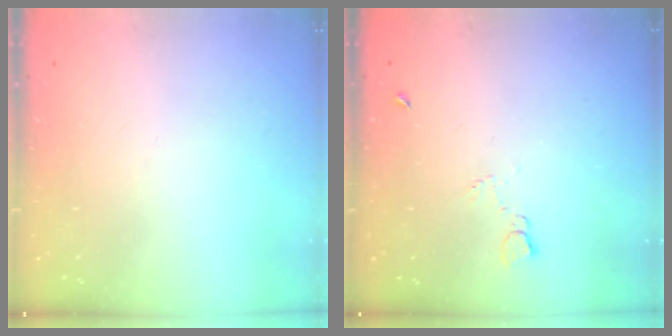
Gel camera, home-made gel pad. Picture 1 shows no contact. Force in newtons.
{"total": 3.6, "press": 3.6, "slide": 0.5}